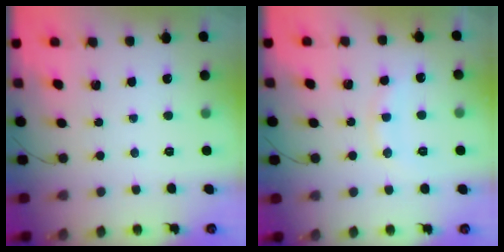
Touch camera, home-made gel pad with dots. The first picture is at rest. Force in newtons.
{"total": 8.9, "press": 8.8, "slide": 1.1}